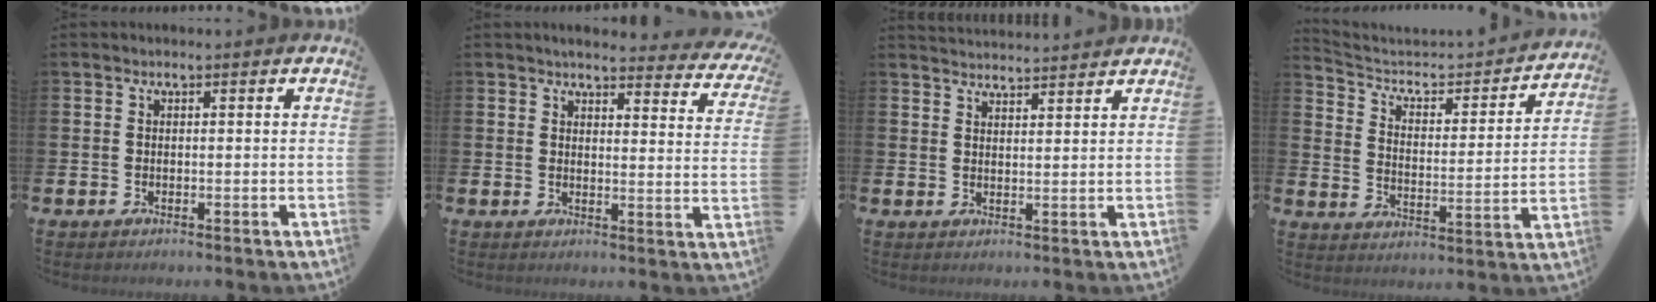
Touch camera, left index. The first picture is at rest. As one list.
[{"total": 3.5, "force": [3.3, 0.5, 0.8], "torque": [-0.018, -0.026, 0.053]}, {"total": 3.2, "force": [3.1, 0.1, -0.1], "torque": [-0.003, -0.019, 0.058]}, {"total": 5.3, "force": [4.6, 2.1, 1.6], "torque": [-0.064, -0.034, 0.070]}]